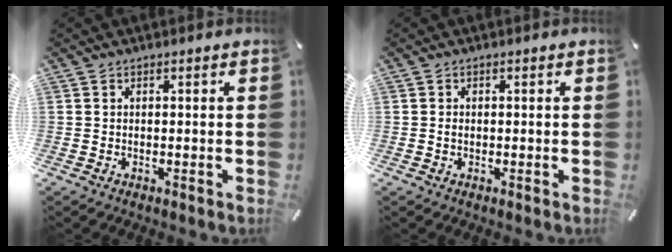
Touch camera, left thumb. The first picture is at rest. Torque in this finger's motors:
{"motor_torque": [0.32, 0.21, 0.09, -0.06, 0.04]}